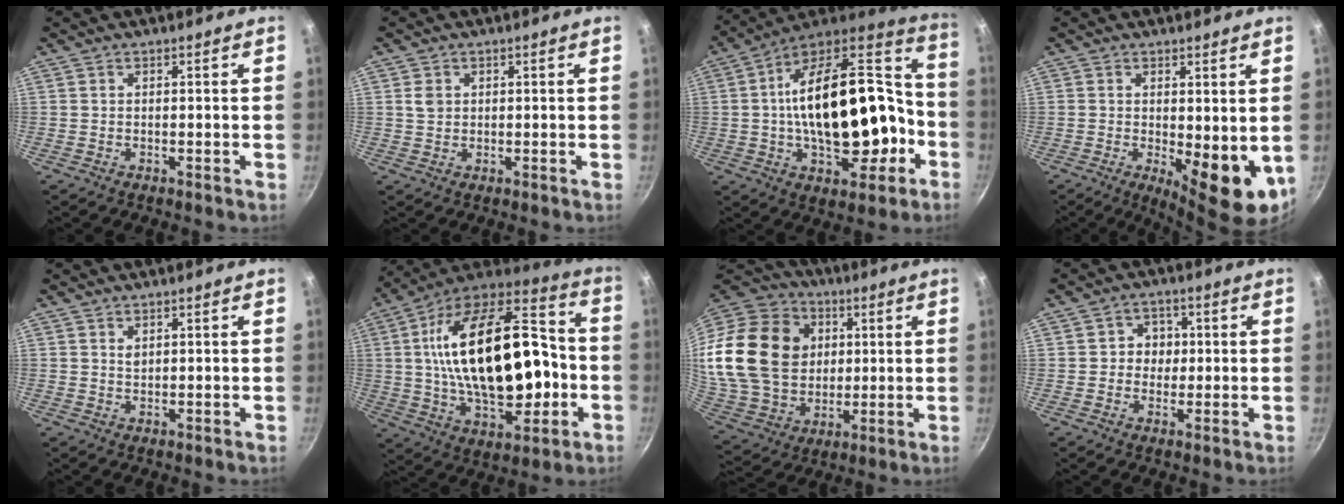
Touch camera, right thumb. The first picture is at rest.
{"total": 2.3, "force": [0.6, 1.9, 1.1], "torque": [-0.013, 0.002, 0.012]}
{"total": 29.3, "force": [-3.6, 16.8, 23.7], "torque": [-0.349, 0.072, -0.038]}
{"total": 9.9, "force": [-0.9, 3.8, 9.1], "torque": [-0.111, -0.011, -0.001]}
{"total": 1.2, "force": [0.7, 0.7, 0.7], "torque": [-0.009, -0.003, 0.013]}
{"total": 31.7, "force": [-0.5, 17.4, 26.5], "torque": [-0.437, 0.043, 0.001]}
{"total": 29.0, "force": [5.8, 22.5, 17.4], "torque": [-0.335, 0.007, 0.117]}
{"total": 4.5, "force": [0.2, 4.2, 1.7], "torque": [0.007, 0.003, -0.003]}